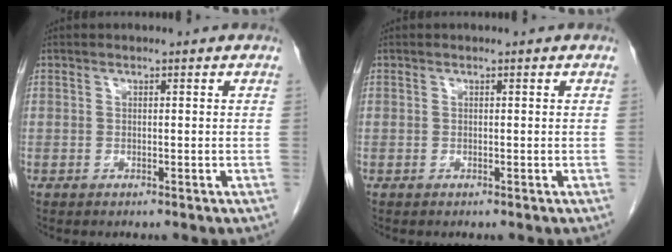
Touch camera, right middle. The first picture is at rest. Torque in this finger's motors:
{"motor_torque": [0.00, 0.00, 0.00, 0.00]}